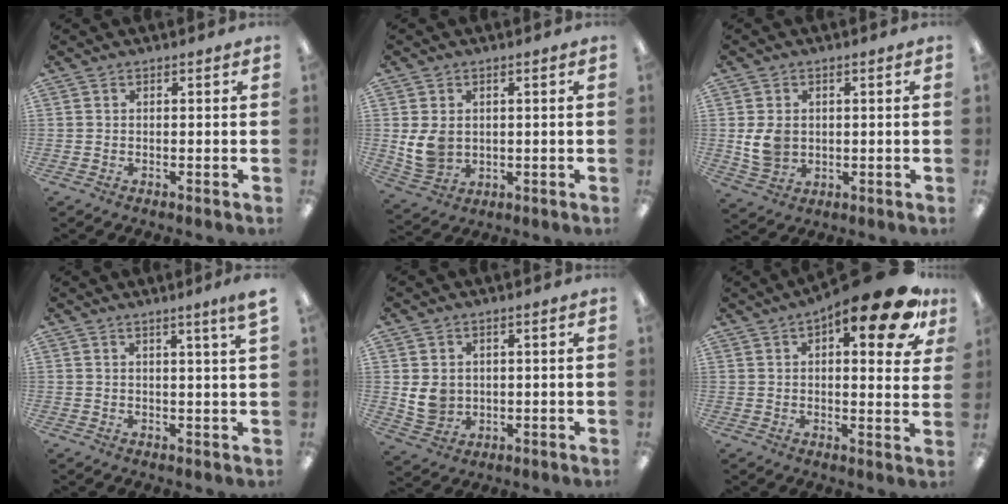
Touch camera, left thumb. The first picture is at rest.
{"total": 6.4, "force": [0.8, 5.4, 3.4], "torque": [-0.080, 0.002, 0.019]}
{"total": 6.2, "force": [0.5, 5.2, 3.3], "torque": [-0.062, 0.002, 0.009]}
{"total": 3.3, "force": [2.4, -0.6, 2.1], "torque": [-0.036, -0.010, 0.039]}
{"total": 5.7, "force": [1.0, 5.1, 2.2], "torque": [-0.040, 0.003, 0.021]}
{"total": 17.6, "force": [10.1, 5.4, 13.4], "torque": [-0.186, -0.055, 0.154]}